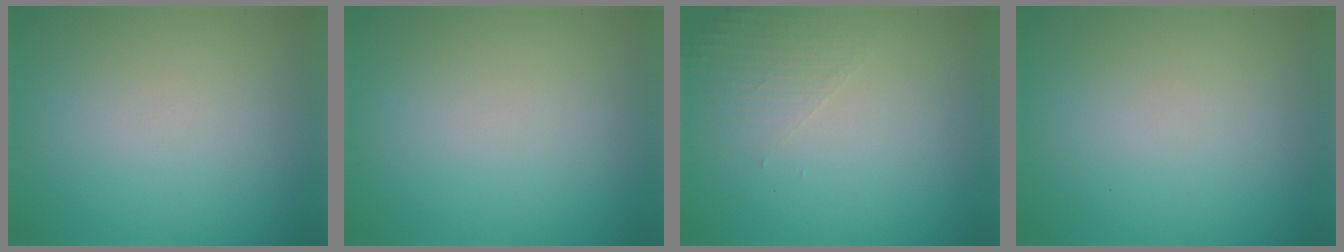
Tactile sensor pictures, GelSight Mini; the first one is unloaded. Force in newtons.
{"total": 0.0}
{"total": 1.6, "press": 1.6, "slide": 0.4}
{"total": 0.0}